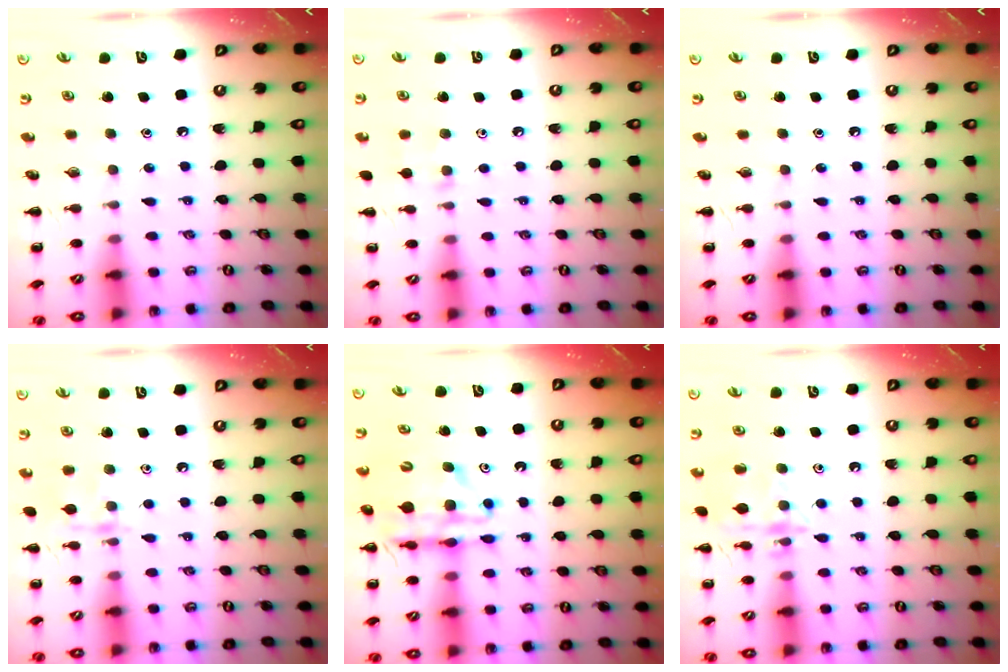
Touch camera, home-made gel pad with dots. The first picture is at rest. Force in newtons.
{"total": 6.5, "press": 6.2, "slide": 1.8}
{"total": 0.0}
{"total": 8.3, "press": 8.2, "slide": 1.2}
{"total": 13.9, "press": 13.4, "slide": 3.7}
{"total": 12.8, "press": 12.8, "slide": 0.6}